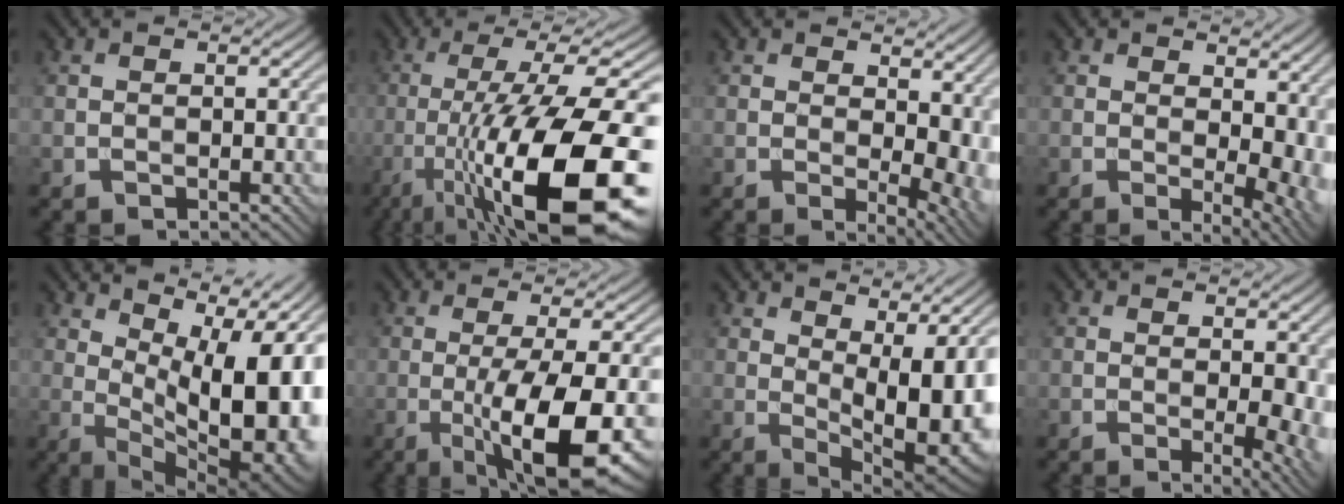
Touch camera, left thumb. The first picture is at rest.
{"total": 19.2, "force": [-7.6, 4.5, 17.0], "torque": [-0.260, 0.012, -0.133]}
{"total": 8.9, "force": [1.6, 4.7, 7.4], "torque": [-0.086, -0.003, 0.037]}
{"total": 9.1, "force": [1.3, 4.7, 7.7], "torque": [-0.083, -0.001, 0.035]}
{"total": 18.5, "force": [3.7, 8.2, 16.1], "torque": [-0.203, 0.022, 0.079]}
{"total": 11.5, "force": [-3.3, 2.5, 10.7], "torque": [-0.162, -0.003, -0.049]}
{"total": 10.4, "force": [1.8, 4.1, 9.4], "torque": [-0.135, 0.002, 0.034]}
{"total": 5.6, "force": [-0.4, 2.0, 5.2], "torque": [-0.071, -0.007, -0.004]}